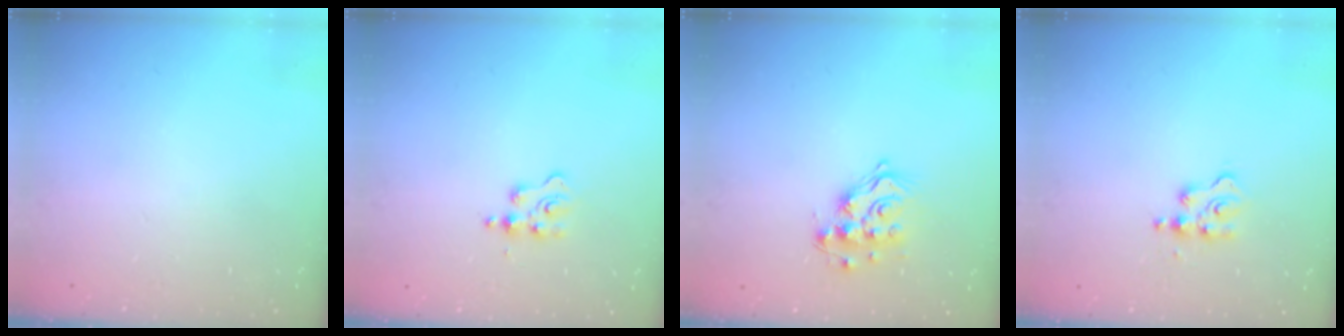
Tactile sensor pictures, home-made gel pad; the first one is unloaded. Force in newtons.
{"total": 2.4, "press": 2.4, "slide": 0.3}
{"total": 13.1, "press": 13.1, "slide": 0.8}
{"total": 4.4, "press": 4.4, "slide": 0.6}